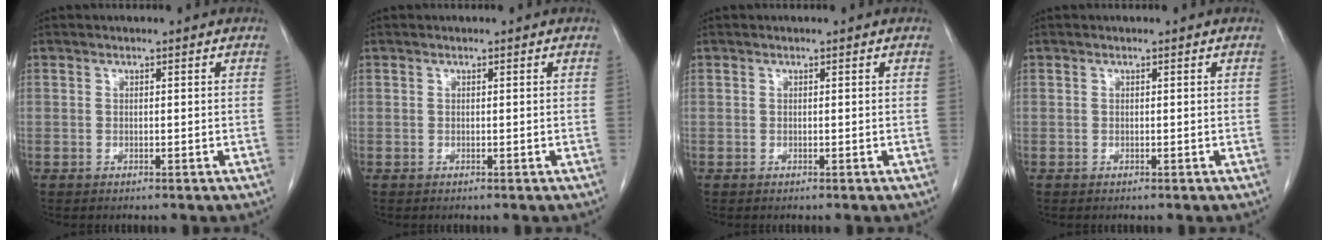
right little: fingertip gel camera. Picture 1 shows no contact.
{"total": 0.0}
{"total": 0.0}
{"total": 0.0}